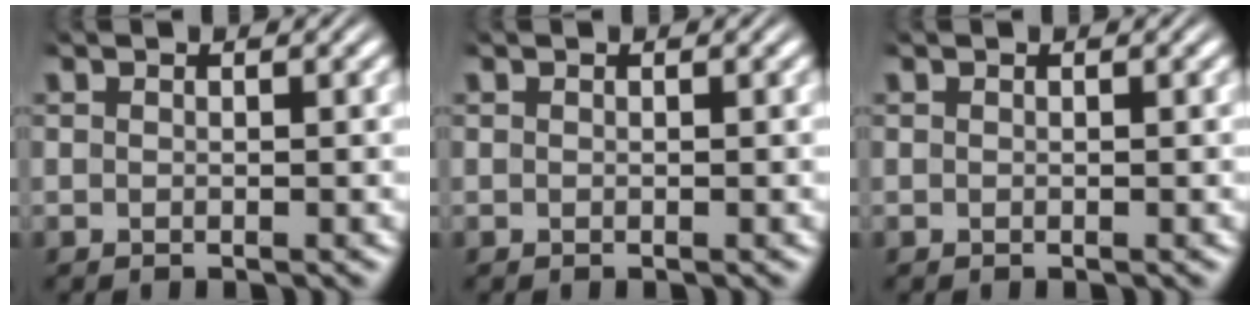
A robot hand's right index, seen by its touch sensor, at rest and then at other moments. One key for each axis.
{"total": 0.0}
{"total": 0.0}